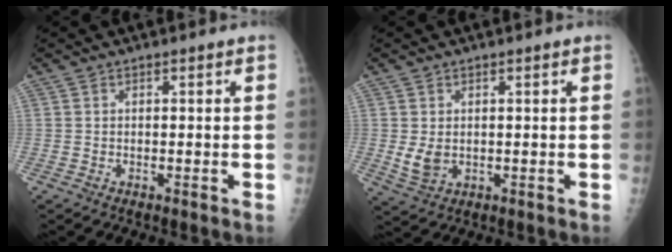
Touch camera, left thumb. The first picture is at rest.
{"total": 3.7, "force": [0.3, 2.8, 2.4], "torque": [-0.038, -0.011, 0.015]}